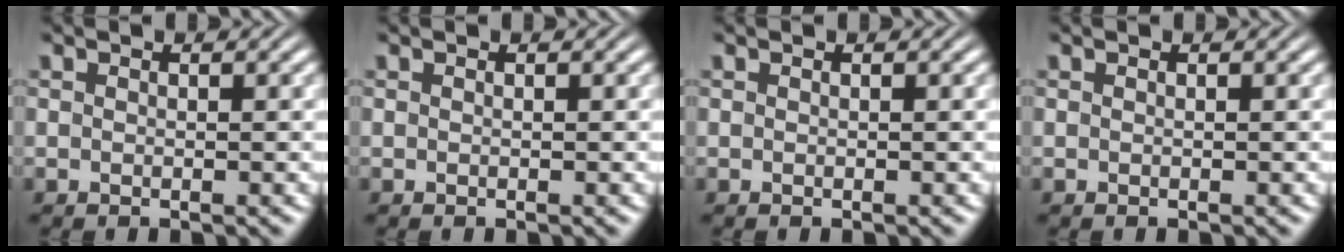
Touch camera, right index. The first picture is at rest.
{"total": 0.0}
{"total": 0.0}
{"total": 0.0}